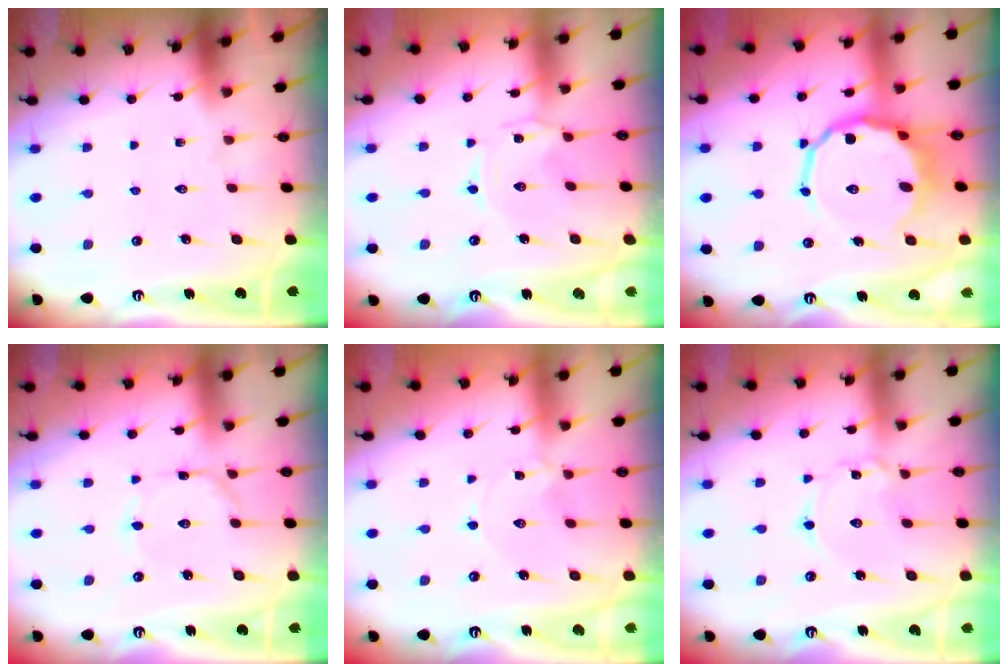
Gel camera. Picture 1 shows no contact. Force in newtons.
{"total": 0.0}
{"total": 11.2, "press": 10.8, "slide": 3.0}
{"total": 0.9, "press": 0.9, "slide": 0.0}
{"total": 0.0}
{"total": 2.3, "press": 2.3, "slide": 0.2}